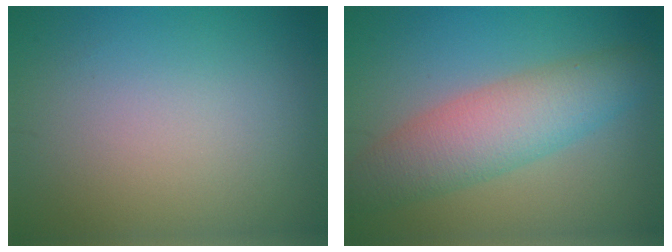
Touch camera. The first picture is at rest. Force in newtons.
{"total": 6.0, "press": 6.0, "slide": 0.1}